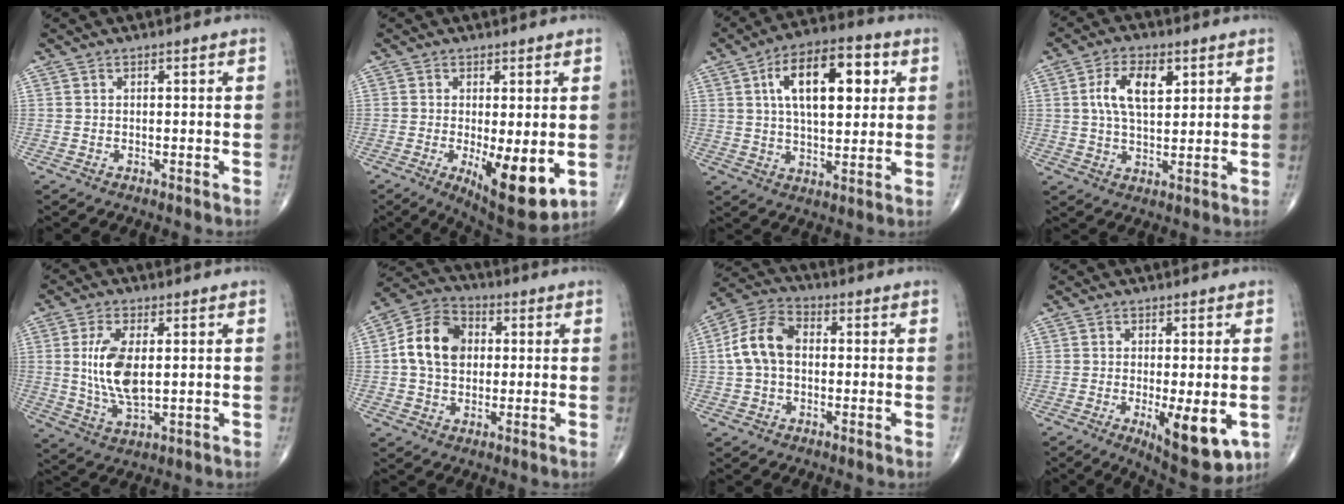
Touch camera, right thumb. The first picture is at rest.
{"total": 11.3, "force": [-2.4, 3.8, 10.4], "torque": [-0.147, -0.026, -0.025]}
{"total": 16.2, "force": [4.7, 7.7, 13.5], "torque": [-0.190, 0.005, 0.073]}
{"total": 9.0, "force": [2.7, 4.7, 7.2], "torque": [-0.122, -0.003, 0.048]}
{"total": 10.1, "force": [1.1, 4.6, 8.9], "torque": [-0.177, -0.013, 0.028]}
{"total": 11.3, "force": [1.1, 8.4, 7.4], "torque": [-0.118, 0.020, 0.011]}
{"total": 9.7, "force": [0.3, 6.5, 7.1], "torque": [-0.141, 0.030, -0.003]}
{"total": 10.9, "force": [-3.1, 3.7, 9.8], "torque": [-0.130, -0.021, -0.036]}